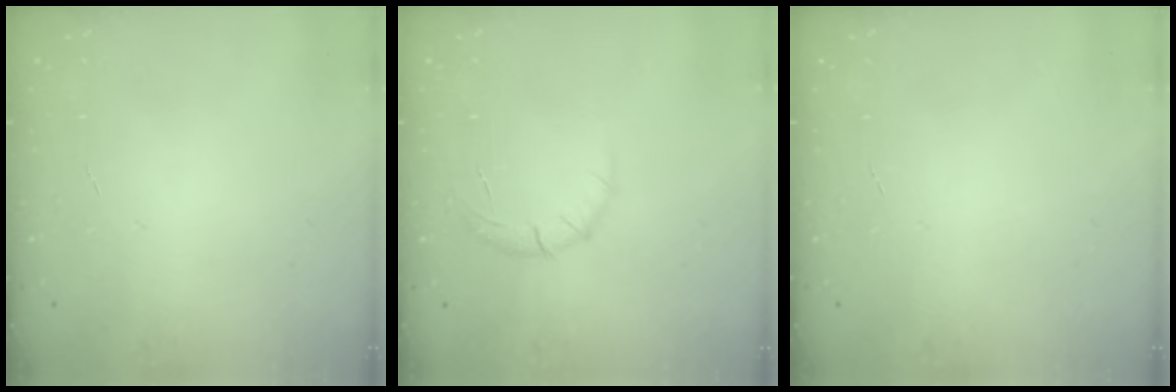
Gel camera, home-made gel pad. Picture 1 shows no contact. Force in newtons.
{"total": 5.7, "press": 5.5, "slide": 1.7}
{"total": 0.0}